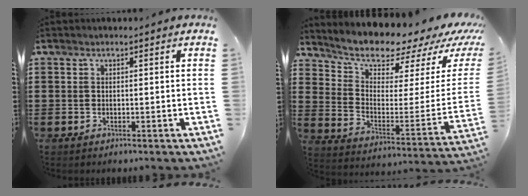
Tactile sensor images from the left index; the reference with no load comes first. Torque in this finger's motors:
{"motor_torque": [2.14, 0.00, 1.05, 0.17]}